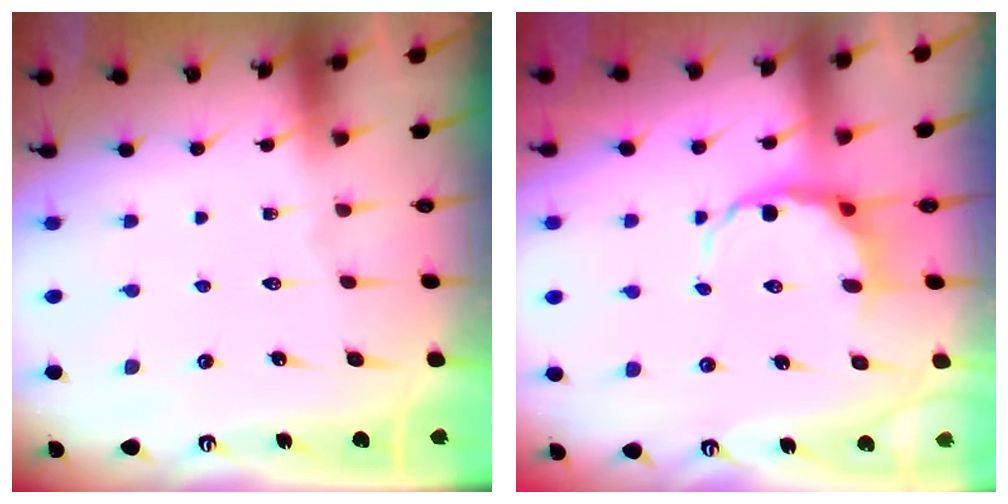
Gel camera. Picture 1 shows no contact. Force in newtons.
{"total": 6.1, "press": 5.7, "slide": 2.2}